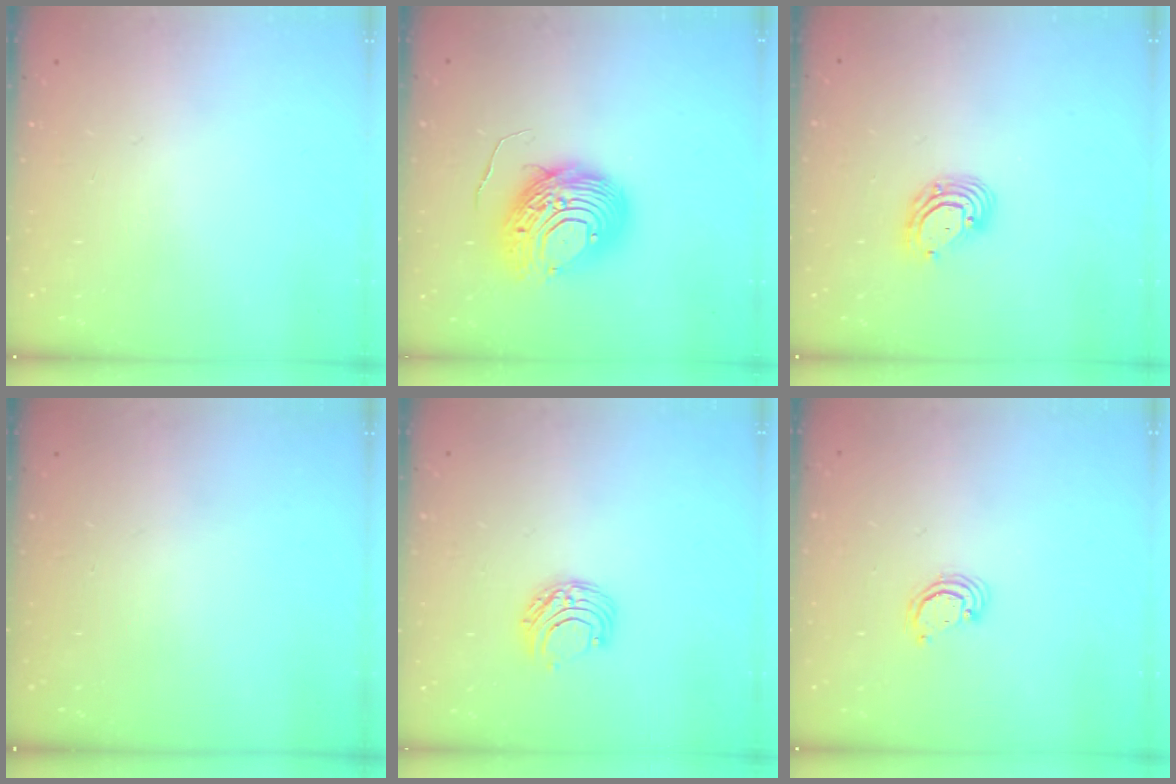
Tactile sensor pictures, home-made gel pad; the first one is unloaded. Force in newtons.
{"total": 12.5, "press": 12.4, "slide": 1.3}
{"total": 7.5, "press": 7.3, "slide": 1.3}
{"total": 0.0}
{"total": 6.4, "press": 6.3, "slide": 0.6}
{"total": 2.5, "press": 2.5, "slide": 0.2}